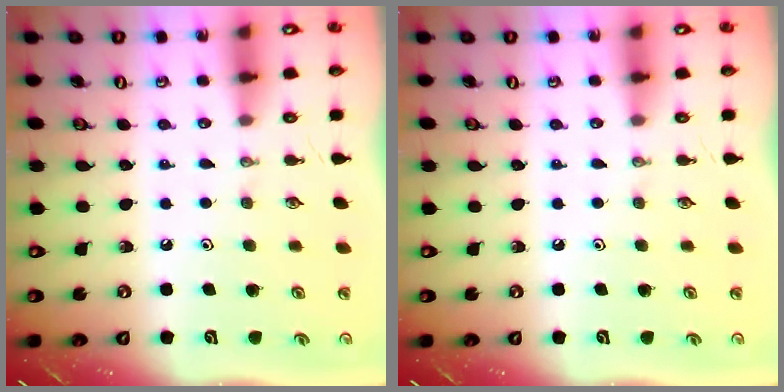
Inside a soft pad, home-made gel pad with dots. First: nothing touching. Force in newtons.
{"total": 0.0}